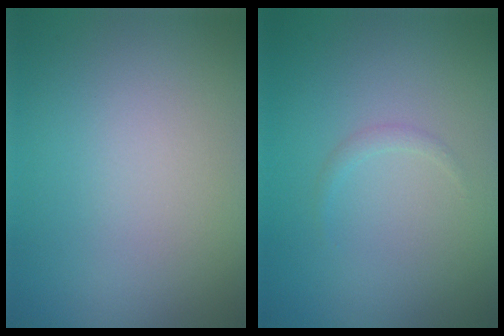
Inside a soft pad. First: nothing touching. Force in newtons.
{"total": 0.7, "press": 0.7, "slide": 0.0}